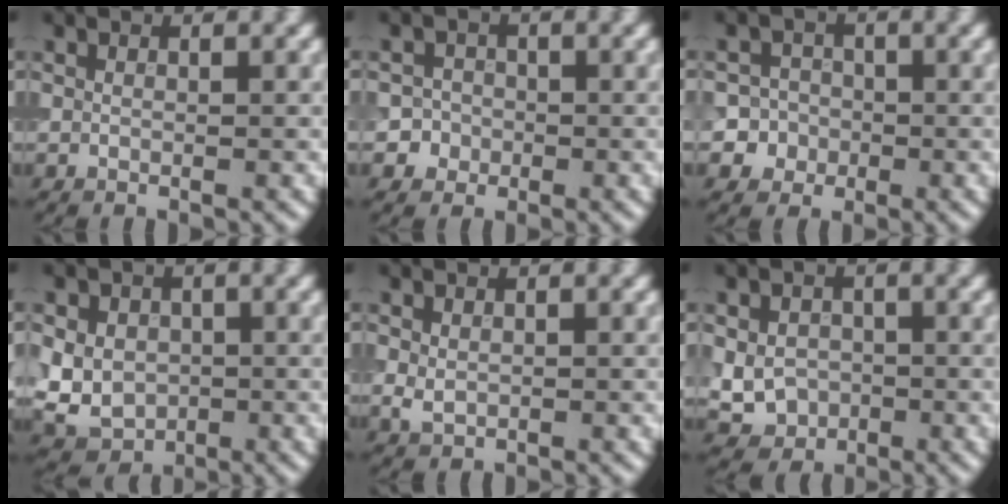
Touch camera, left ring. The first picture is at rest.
{"total": 2.6, "force": [-0.8, 2.5, 0.2], "torque": [0.032, 0.008, -0.024]}
{"total": 4.9, "force": [-1.4, 4.7, 0.6], "torque": [0.017, 0.012, -0.048]}
{"total": 7.3, "force": [-0.2, 6.2, 3.7], "torque": [-0.066, 0.016, -0.029]}
{"total": 1.6, "force": [0.0, 1.2, 1.0], "torque": [-0.022, -0.001, 0.002]}
{"total": 4.1, "force": [-0.7, 3.5, 1.9], "torque": [-0.031, -0.004, -0.018]}